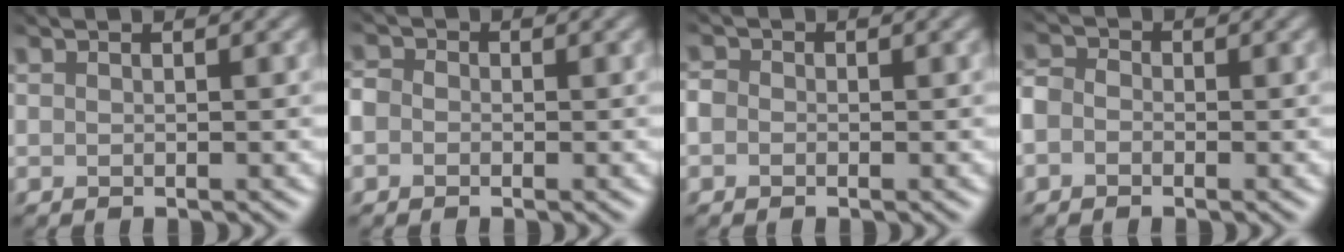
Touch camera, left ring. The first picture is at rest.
{"total": 2.8, "force": [-2.3, -0.2, -1.7], "torque": [0.008, -0.016, -0.030]}
{"total": 2.7, "force": [-2.1, -0.5, -1.6], "torque": [0.005, -0.014, -0.023]}
{"total": 3.2, "force": [-2.7, -0.2, -1.8], "torque": [0.010, -0.014, -0.039]}